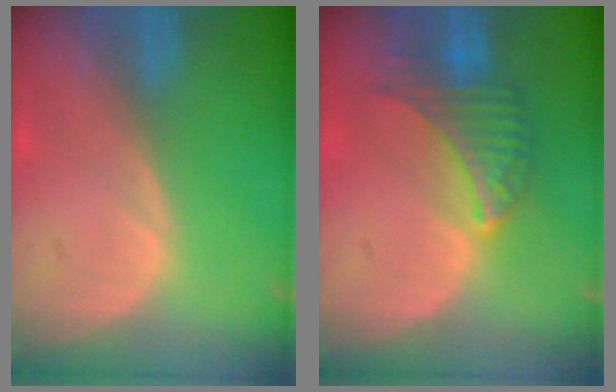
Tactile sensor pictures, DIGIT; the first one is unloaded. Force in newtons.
{"total": 6.6, "press": 6.5, "slide": 0.6}